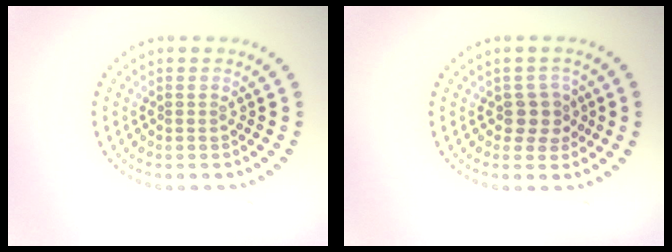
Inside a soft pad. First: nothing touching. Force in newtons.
{"total": 2.3, "press": 2.1, "slide": 0.9}